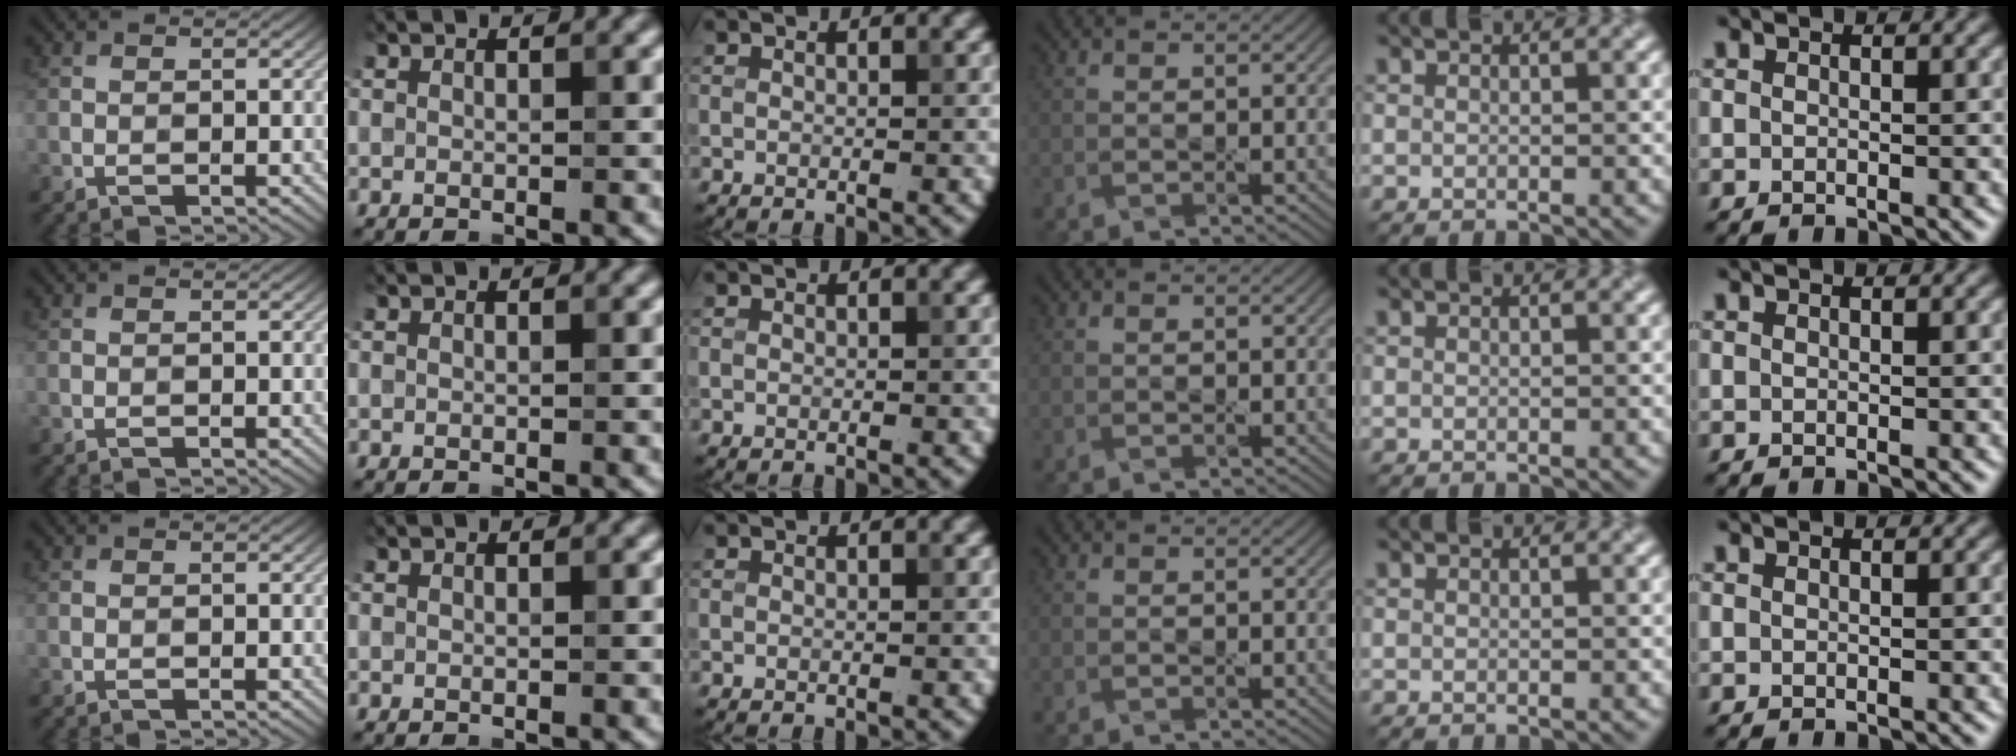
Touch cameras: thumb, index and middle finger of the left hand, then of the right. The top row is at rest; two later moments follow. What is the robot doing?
{"motion": "pour", "object": "sugar"}